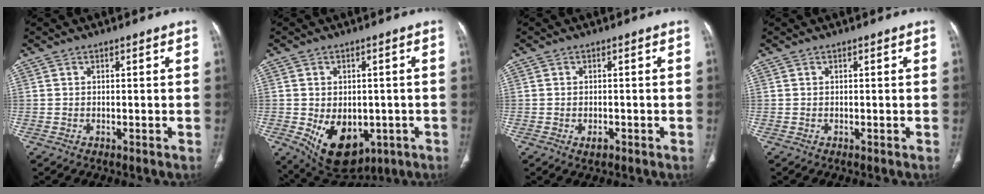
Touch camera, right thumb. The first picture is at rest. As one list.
[{"total": 13.3, "force": [-3.9, 9.0, 9.1], "torque": [-0.115, -0.004, -0.033]}, {"total": 1.8, "force": [-0.8, 1.0, 1.1], "torque": [-0.018, 0.002, -0.011]}, {"total": 0.0}]